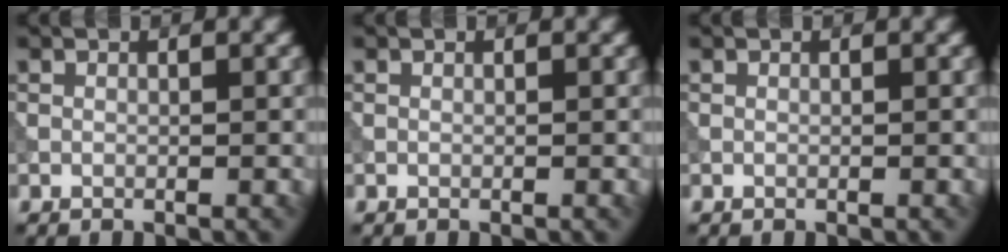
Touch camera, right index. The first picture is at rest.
{"total": 0.0}
{"total": 0.0}